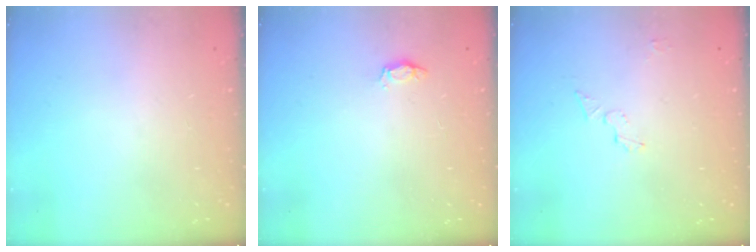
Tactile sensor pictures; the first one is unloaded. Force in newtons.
{"total": 3.0, "press": 3.0, "slide": 0.4}
{"total": 4.0, "press": 4.0, "slide": 0.1}